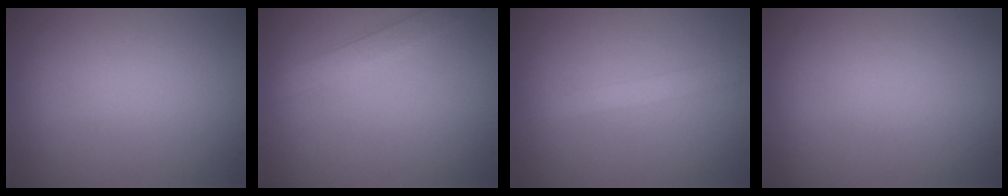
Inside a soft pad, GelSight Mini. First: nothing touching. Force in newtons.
{"total": 2.4, "press": 2.4, "slide": 0.1}
{"total": 1.4, "press": 1.4, "slide": 0.0}
{"total": 0.0}